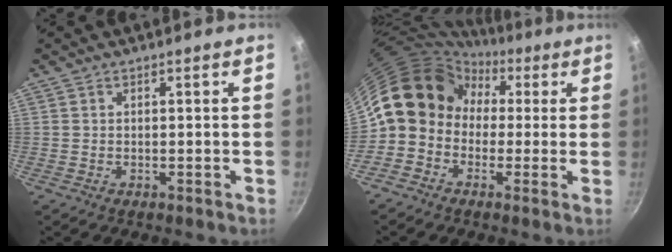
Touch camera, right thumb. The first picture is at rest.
{"total": 12.6, "force": [0.3, 10.9, 6.3], "torque": [-0.070, 0.039, -0.020]}